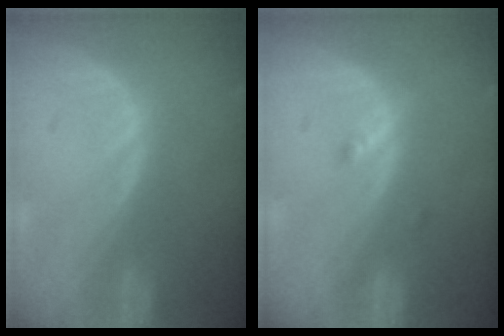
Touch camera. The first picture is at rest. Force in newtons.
{"total": 1.9, "press": 1.5, "slide": 1.0}